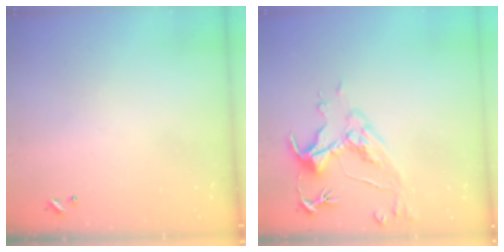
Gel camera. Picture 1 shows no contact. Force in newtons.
{"total": 6.6, "press": 6.5, "slide": 1.5}